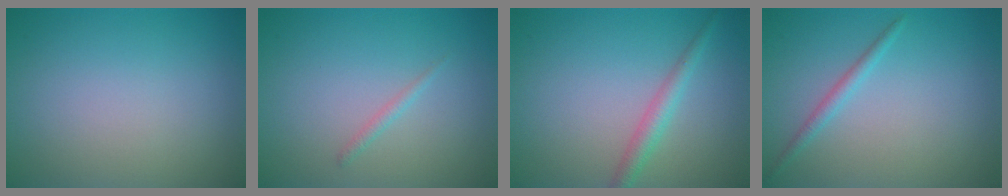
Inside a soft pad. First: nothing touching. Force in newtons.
{"total": 0.7, "press": 0.7, "slide": 0.0}
{"total": 2.1, "press": 2.1, "slide": 0.1}
{"total": 1.3, "press": 1.3, "slide": 0.0}